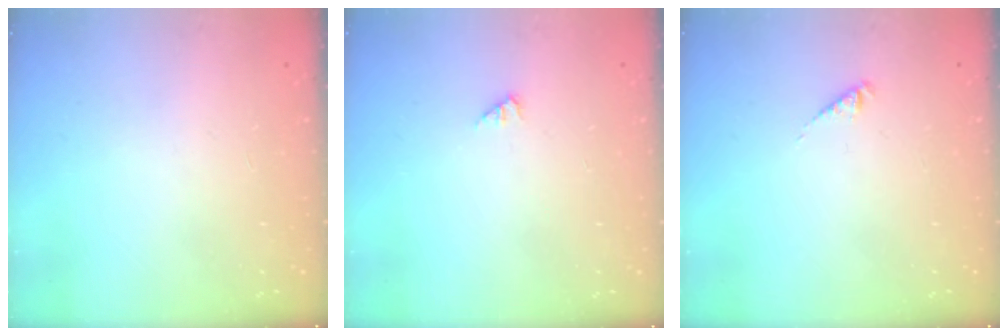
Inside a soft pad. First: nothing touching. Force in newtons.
{"total": 0.9, "press": 0.8, "slide": 0.2}
{"total": 2.3, "press": 2.3, "slide": 0.4}